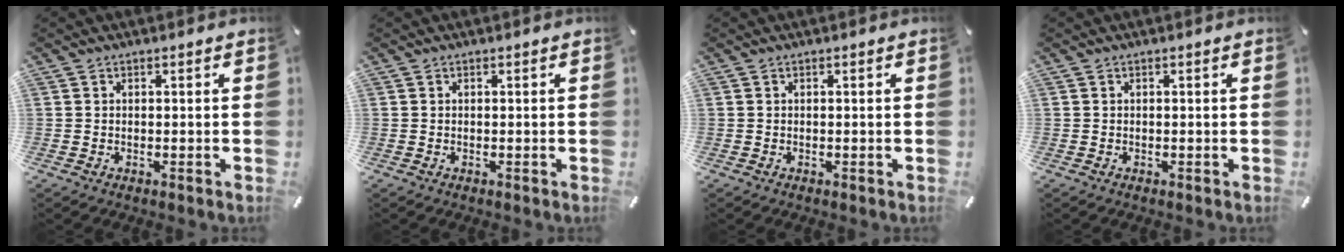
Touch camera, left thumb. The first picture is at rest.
{"total": 0.0}
{"total": 0.0}
{"total": 0.0}